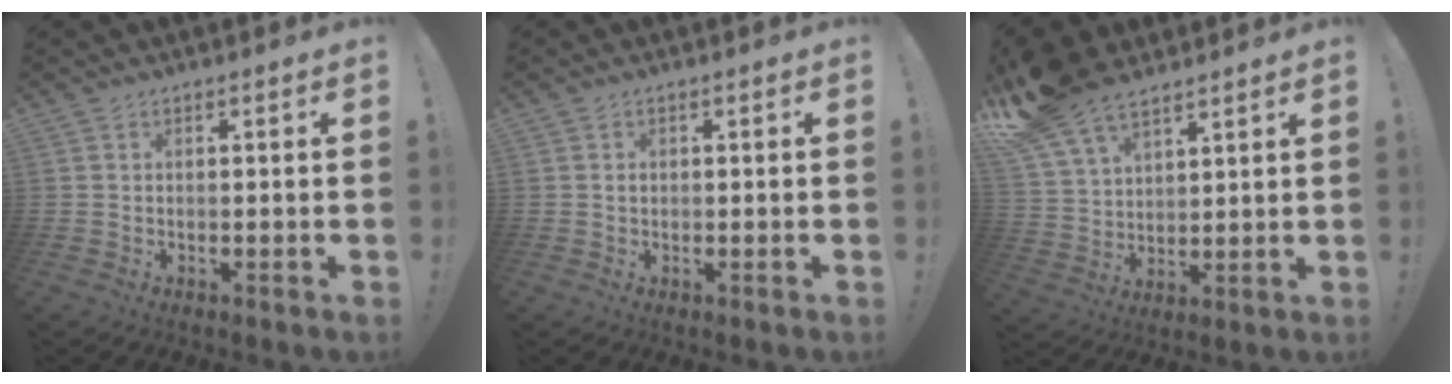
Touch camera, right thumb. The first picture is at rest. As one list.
[{"total": 0.7, "force": [0.0, 0.7, 0.3], "torque": [-0.005, 0.005, 0.000]}, {"total": 14.8, "force": [10.5, 7.8, 7.0], "torque": [-0.136, -0.057, 0.203]}]